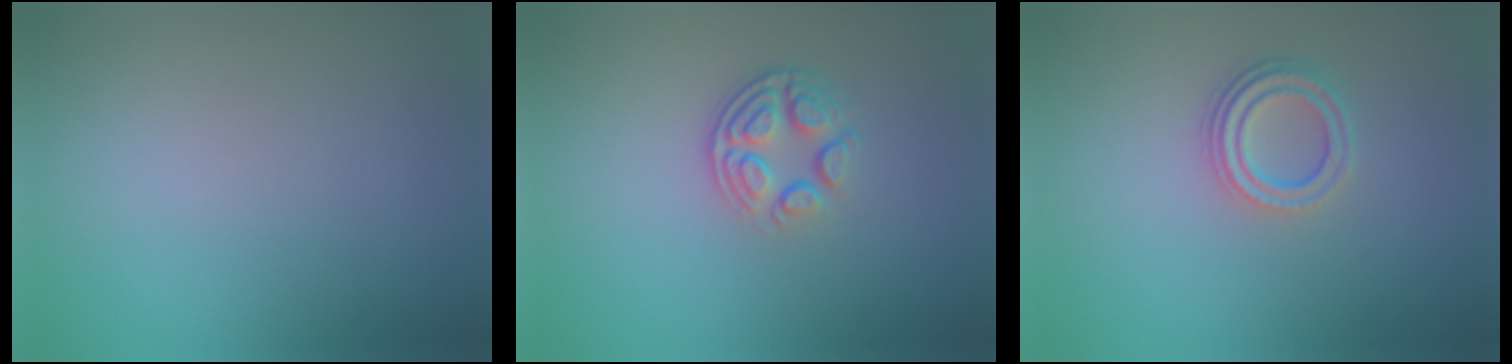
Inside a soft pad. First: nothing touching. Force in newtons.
{"total": 4.0, "press": 2.8, "slide": 2.9}
{"total": 3.3, "press": 2.4, "slide": 2.3}